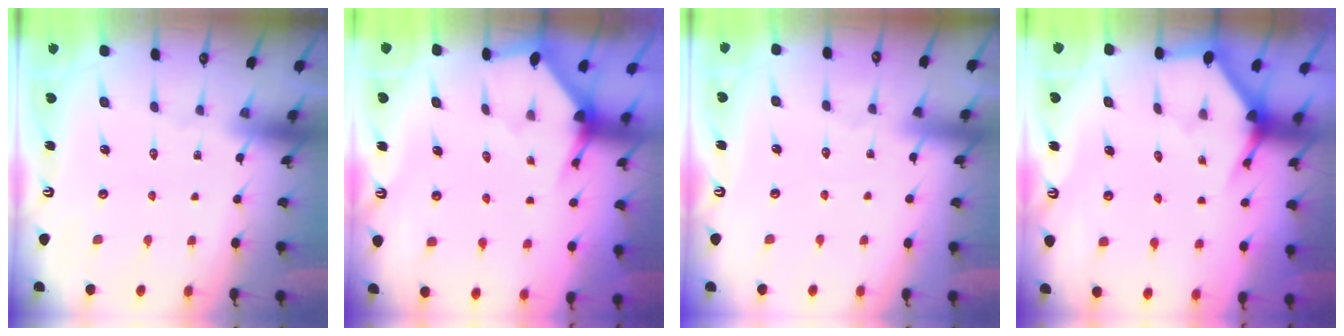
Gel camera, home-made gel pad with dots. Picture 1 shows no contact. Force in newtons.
{"total": 3.3, "press": 3.3, "slide": 0.3}
{"total": 1.5, "press": 1.5, "slide": 0.2}
{"total": 3.6, "press": 3.6, "slide": 0.2}